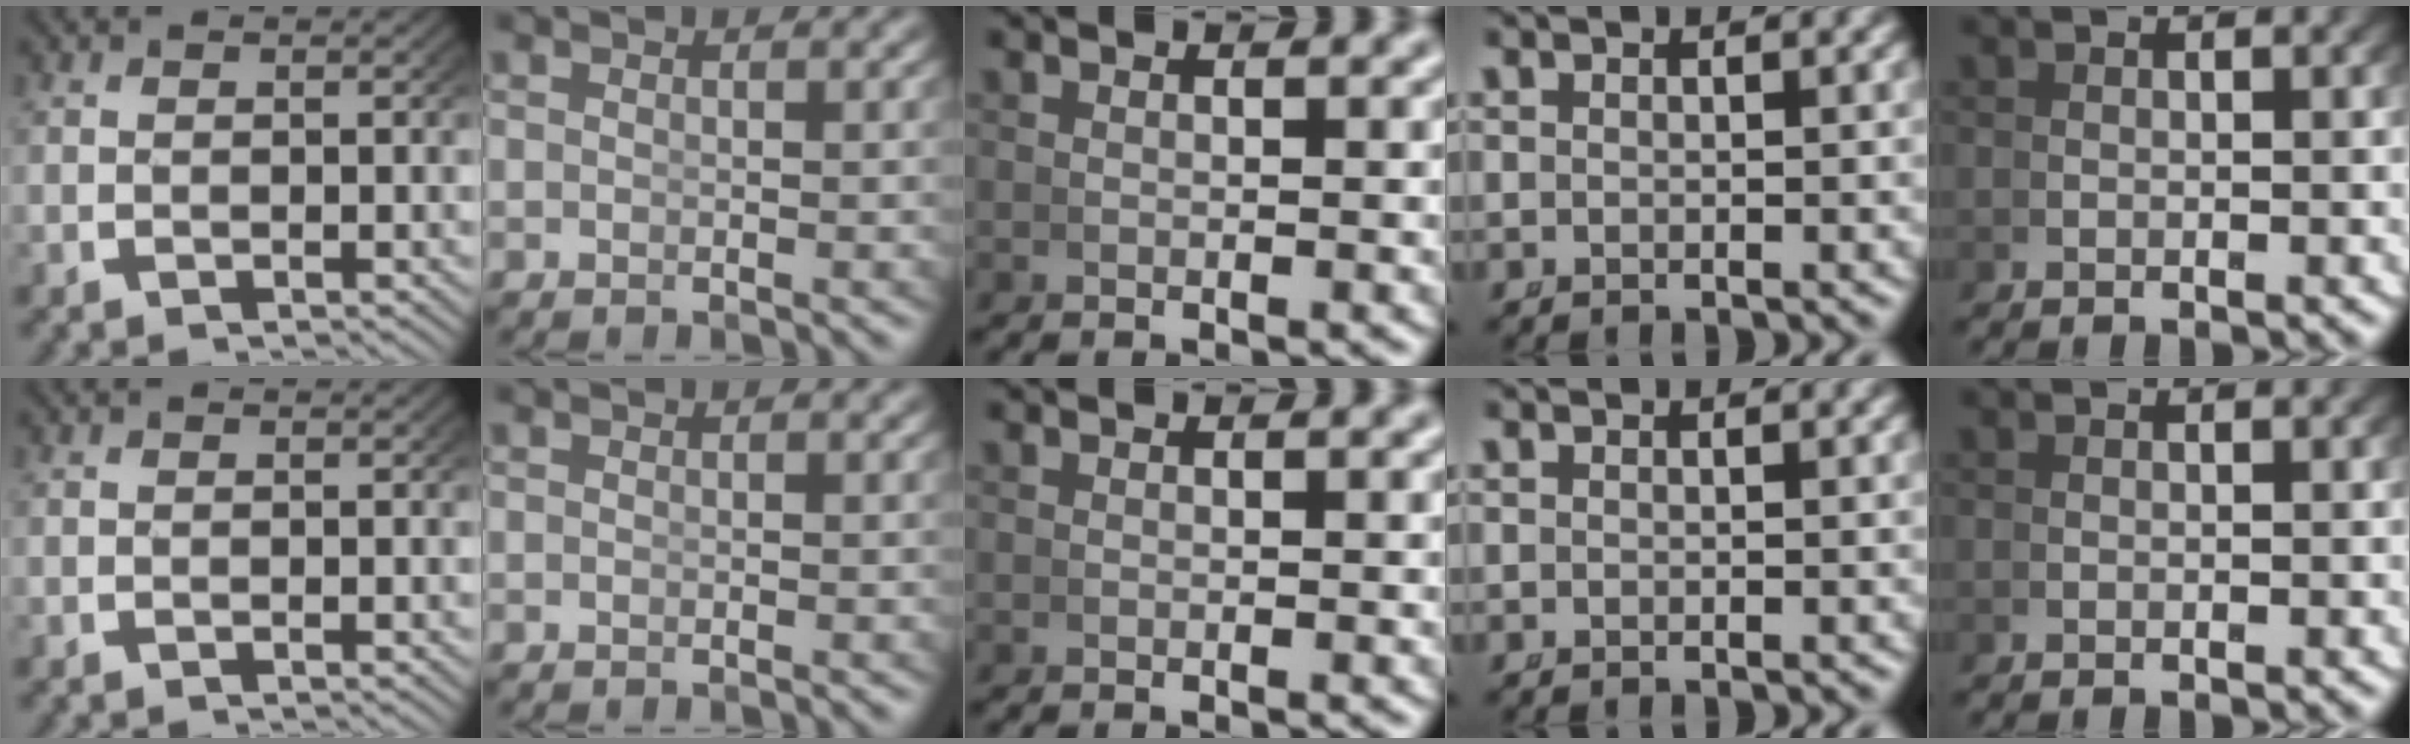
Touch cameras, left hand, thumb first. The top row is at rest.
{}